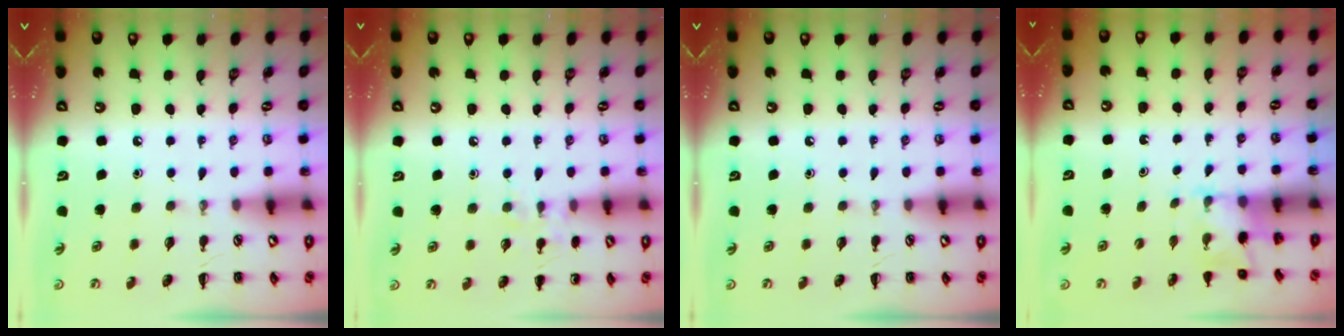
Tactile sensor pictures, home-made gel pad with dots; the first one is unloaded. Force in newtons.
{"total": 7.4, "press": 7.1, "slide": 1.9}
{"total": 0.0}
{"total": 2.3, "press": 2.2, "slide": 0.7}